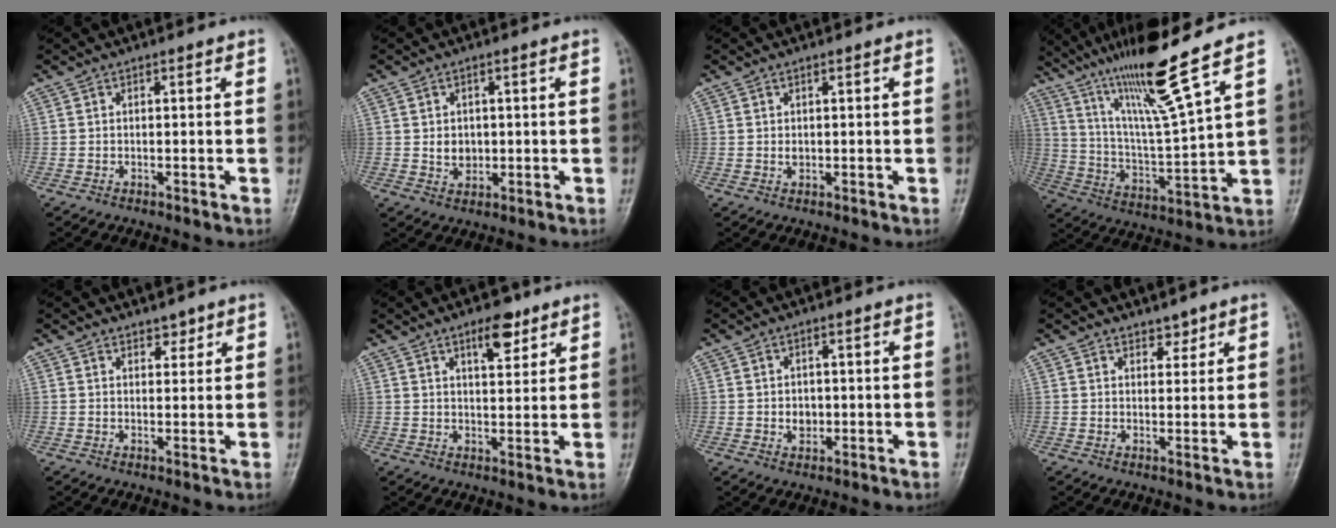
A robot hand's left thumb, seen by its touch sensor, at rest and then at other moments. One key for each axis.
{"total": 3.5, "fx": 0.2, "fy": 2.8, "fz": 2.1, "tx": -0.020, "ty": -0.003, "tz": 0.010}
{"total": 1.2, "fx": 0.3, "fy": 0.7, "fz": 0.9, "tx": -0.013, "ty": -0.002, "tz": 0.010}
{"total": 16.3, "fx": 11.5, "fy": -0.6, "fz": 11.5, "tx": -0.196, "ty": -0.062, "tz": 0.211}
{"total": 2.2, "fx": 1.7, "fy": 1.1, "fz": 0.7, "tx": 0.007, "ty": -0.011, "tz": 0.023}
{"total": 5.8, "fx": 3.6, "fy": 2.3, "fz": 3.9, "tx": -0.044, "ty": -0.022, "tz": 0.055}
{"total": 2.7, "fx": -0.1, "fy": 2.1, "fz": 1.6, "tx": -0.013, "ty": 0.002, "tz": 0.002}
{"total": 2.4, "fx": 1.9, "fy": 1.2, "fz": 0.6, "tx": 0.010, "ty": -0.013, "tz": 0.027}